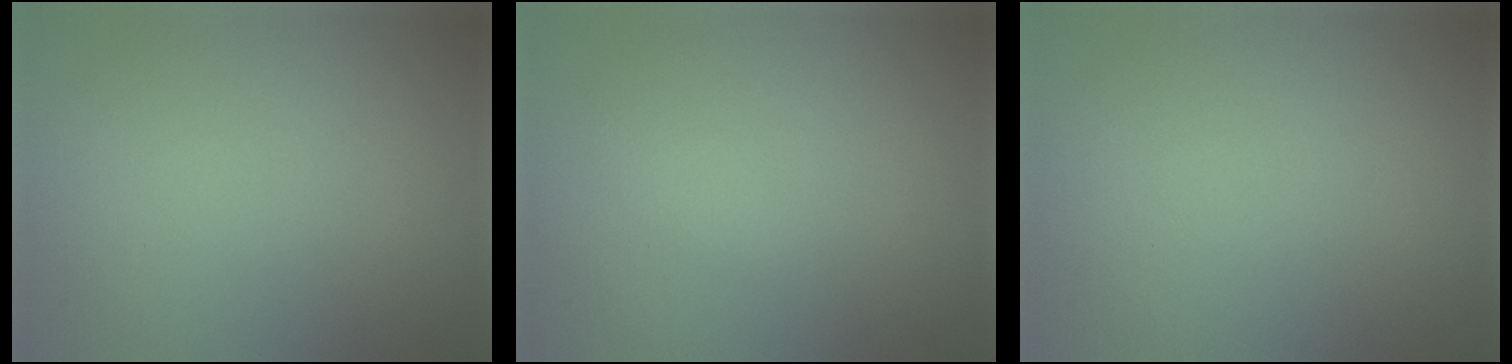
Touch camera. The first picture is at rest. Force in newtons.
{"total": 0.7, "press": 0.7, "slide": 0.0}
{"total": 0.0}